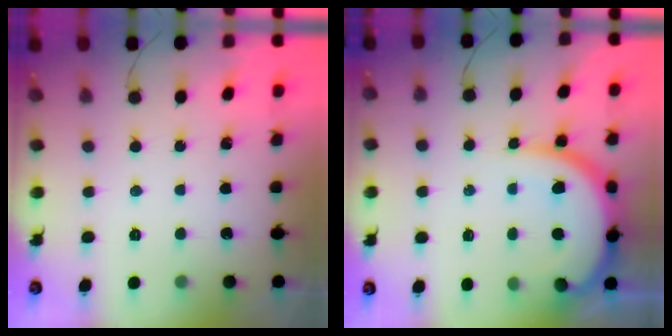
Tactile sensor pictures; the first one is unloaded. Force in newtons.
{"total": 11.1, "press": 11.0, "slide": 1.4}